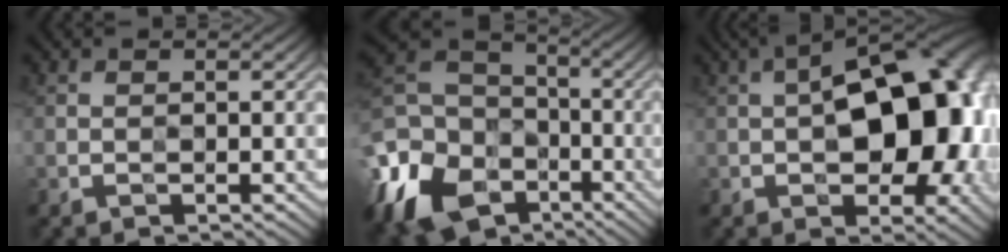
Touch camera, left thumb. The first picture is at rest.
{"total": 17.1, "force": [-8.2, 12.5, 8.5], "torque": [-0.279, -0.040, -0.138]}
{"total": 15.1, "force": [-0.1, 7.9, 12.8], "torque": [-0.163, 0.021, -0.021]}